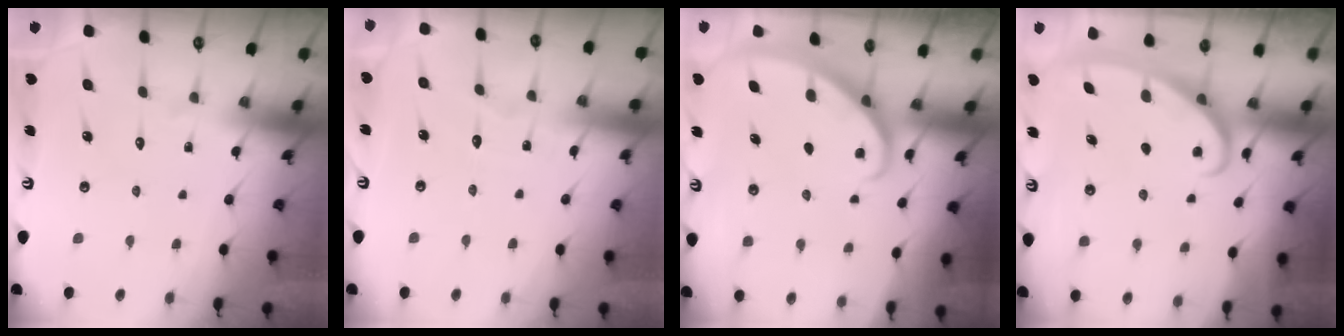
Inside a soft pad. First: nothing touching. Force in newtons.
{"total": 2.8, "press": 2.8, "slide": 0.3}
{"total": 2.3, "press": 2.3, "slide": 0.2}
{"total": 2.8, "press": 2.8, "slide": 0.4}